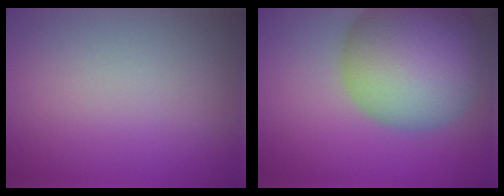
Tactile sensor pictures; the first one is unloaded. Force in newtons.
{"total": 13.3, "press": 13.2, "slide": 0.9}